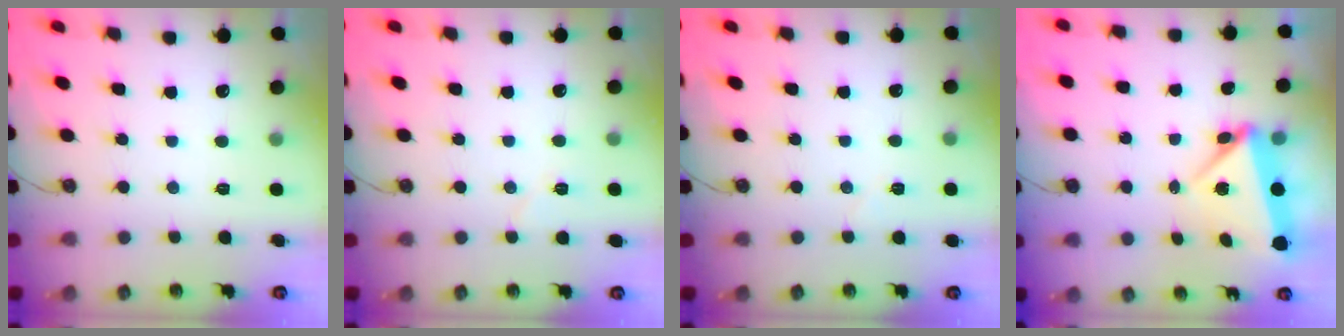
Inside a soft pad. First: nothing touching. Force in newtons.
{"total": 5.0, "press": 4.6, "slide": 1.8}
{"total": 3.8, "press": 3.4, "slide": 1.7}
{"total": 5.9, "press": 5.8, "slide": 1.1}